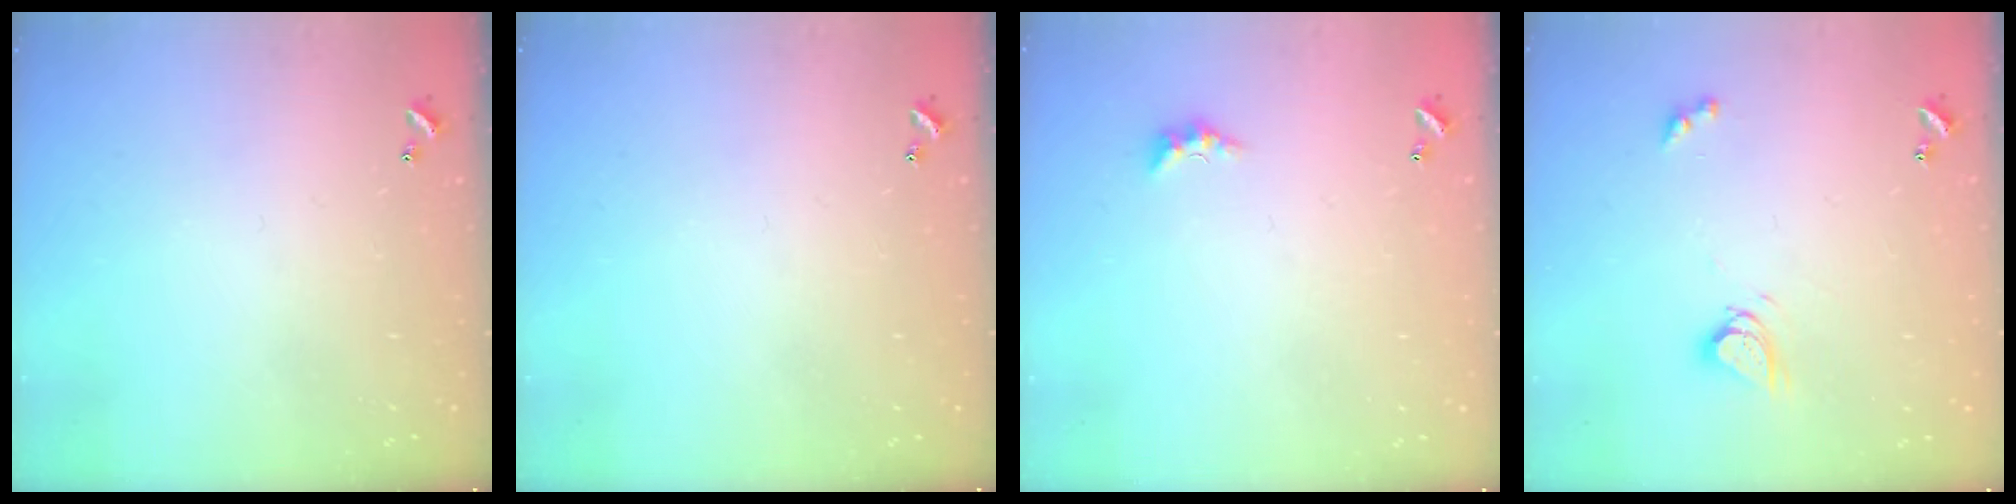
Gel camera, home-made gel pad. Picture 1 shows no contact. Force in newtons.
{"total": 0.0}
{"total": 1.5, "press": 1.4, "slide": 0.5}
{"total": 5.7, "press": 5.6, "slide": 1.1}